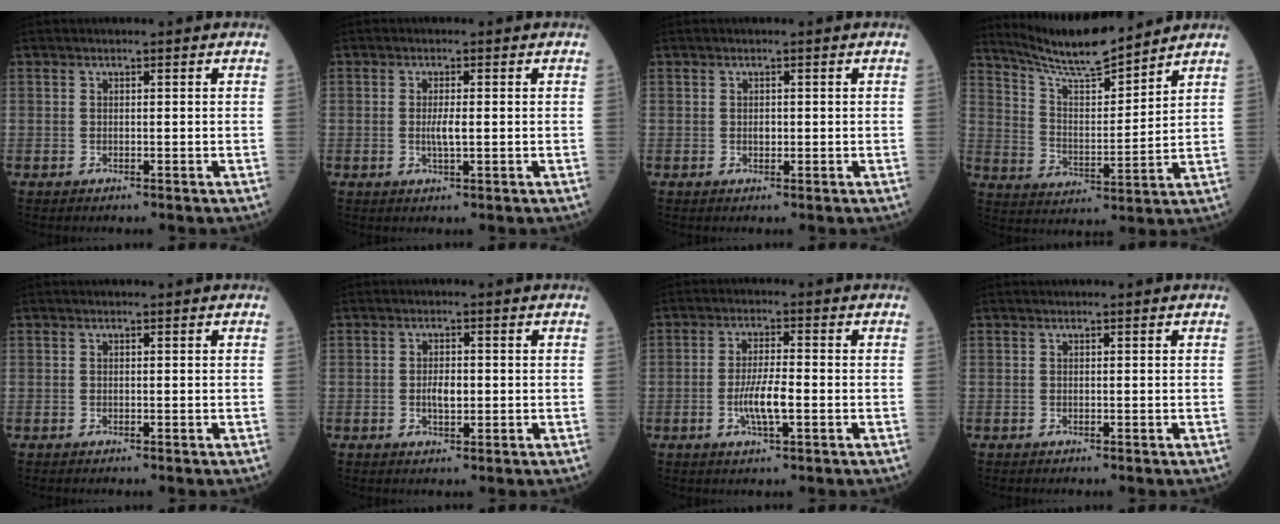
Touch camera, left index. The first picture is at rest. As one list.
[{"total": 2.3, "force": [-0.1, 0.2, 2.2], "torque": [-0.047, -0.003, -0.001]}, {"total": 1.4, "force": [0.0, 0.8, 1.2], "torque": [-0.021, 0.000, 0.002]}, {"total": 12.0, "force": [11.2, 0.7, 4.2], "torque": [-0.085, 0.002, 0.204]}, {"total": 0.0}, {"total": 2.7, "force": [-0.3, 1.2, 2.5], "torque": [-0.048, 0.001, -0.004]}, {"total": 5.4, "force": [-1.4, 0.8, 5.1], "torque": [-0.103, -0.004, -0.026]}, {"total": 0.0}]